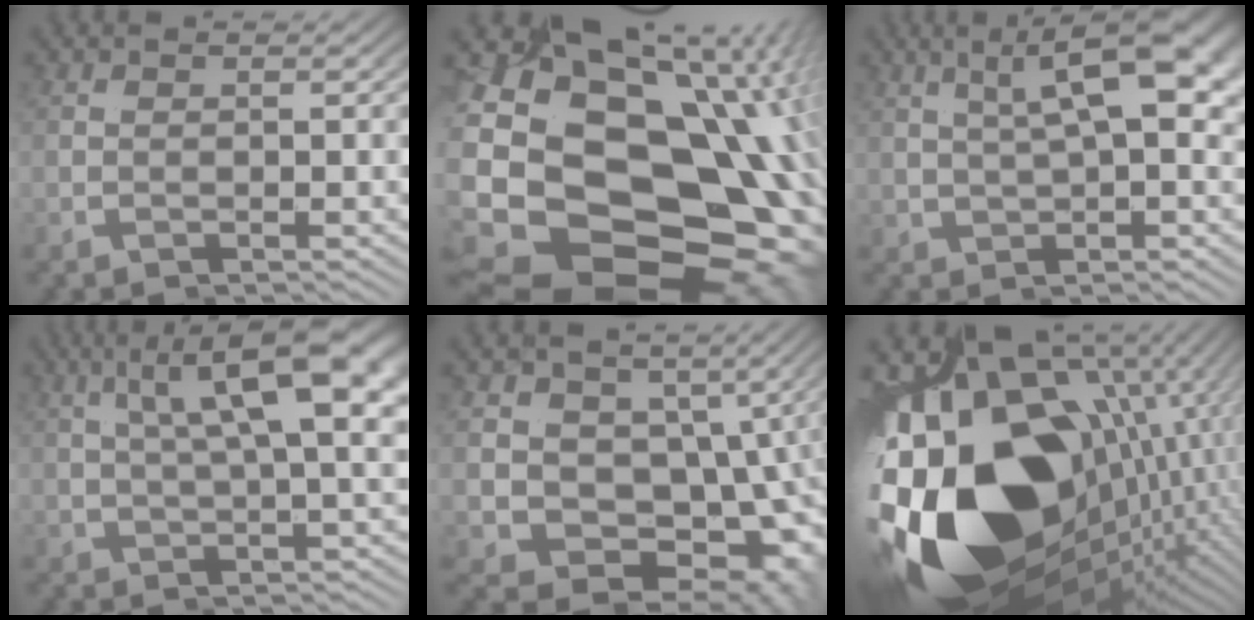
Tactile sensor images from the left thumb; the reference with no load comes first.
{"total": 25.0, "force": [-4.1, 17.5, 17.4], "torque": [-0.331, -0.061, -0.051]}
{"total": 5.7, "force": [1.0, -0.1, 5.6], "torque": [-0.071, 0.034, 0.009]}
{"total": 7.2, "force": [2.6, -0.4, 6.7], "torque": [-0.067, 0.054, 0.017]}
{"total": 15.1, "force": [-0.7, 11.8, 9.4], "torque": [-0.171, -0.021, -0.019]}
{"total": 30.7, "force": [-8.2, 15.9, 25.0], "torque": [-0.445, -0.068, -0.092]}